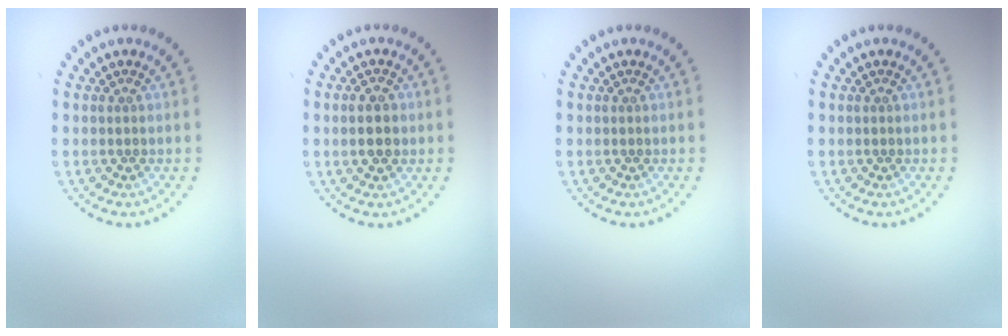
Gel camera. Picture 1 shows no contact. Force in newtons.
{"total": 2.9, "press": 2.9, "slide": 0.2}
{"total": 0.0}
{"total": 0.0}